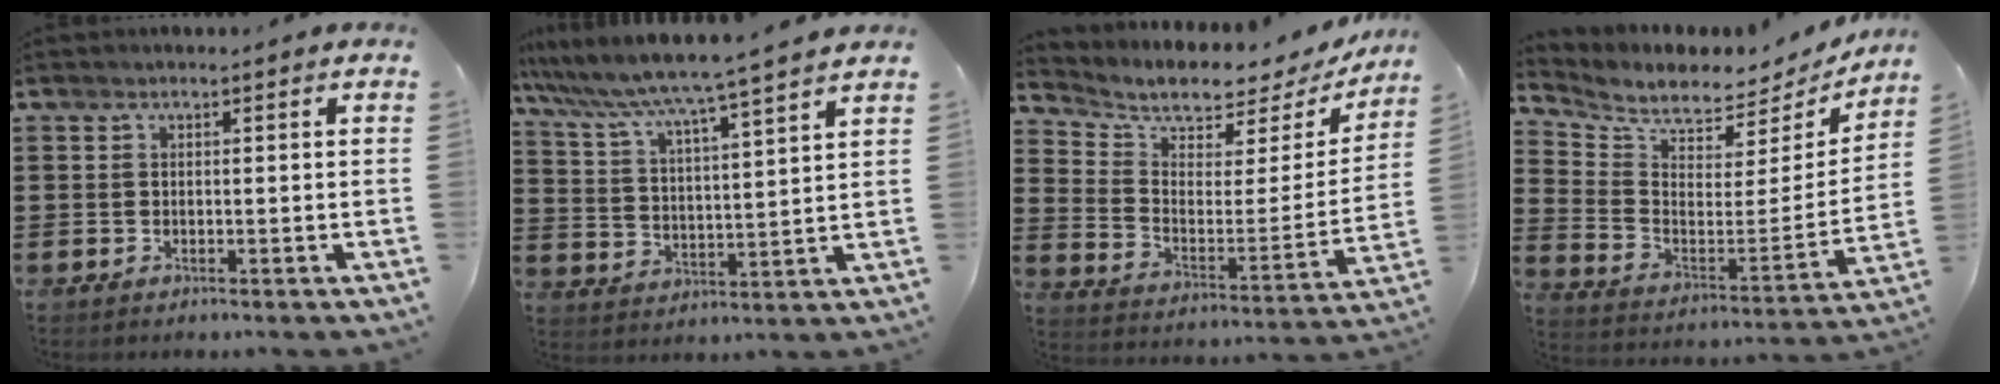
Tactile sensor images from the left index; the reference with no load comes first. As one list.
[{"total": 5.8, "force": [5.3, -1.1, 2.0], "torque": [-0.066, -0.046, 0.082]}, {"total": 5.3, "force": [4.8, 1.9, 1.4], "torque": [-0.052, -0.044, 0.077]}, {"total": 5.2, "force": [5.0, 1.1, 0.8], "torque": [-0.044, -0.059, 0.081]}]